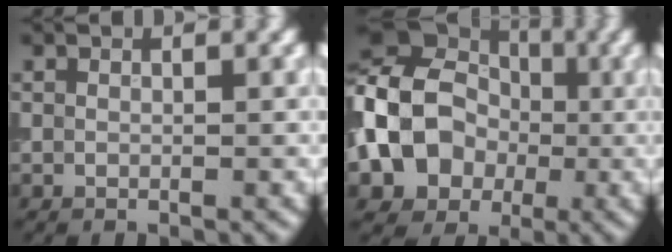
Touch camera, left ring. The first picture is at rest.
{"total": 11.7, "force": [-1.2, 9.6, 6.5], "torque": [-0.121, -0.008, -0.045]}